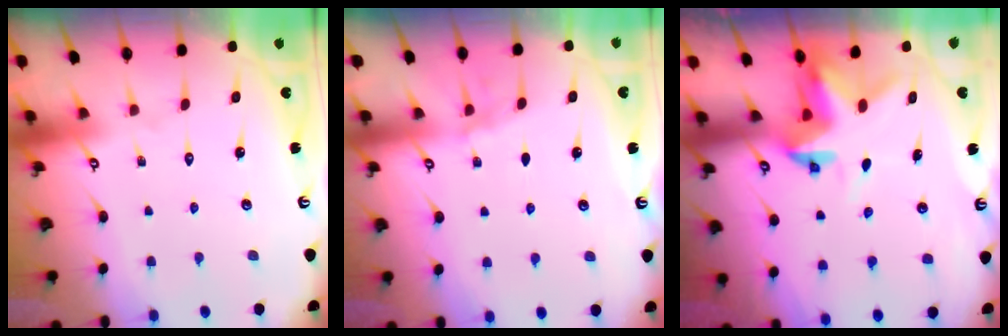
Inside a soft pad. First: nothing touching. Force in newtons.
{"total": 2.1, "press": 2.1, "slide": 0.2}
{"total": 4.8, "press": 4.8, "slide": 0.4}